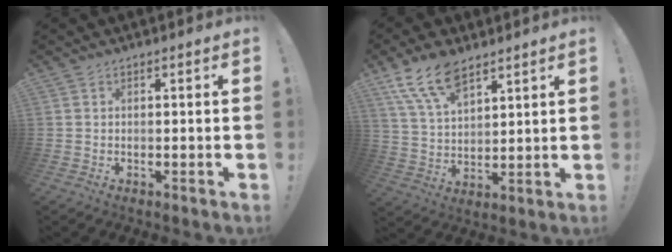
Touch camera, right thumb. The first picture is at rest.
{"total": 12.4, "force": [8.8, 5.6, 6.7], "torque": [-0.129, -0.040, 0.167]}